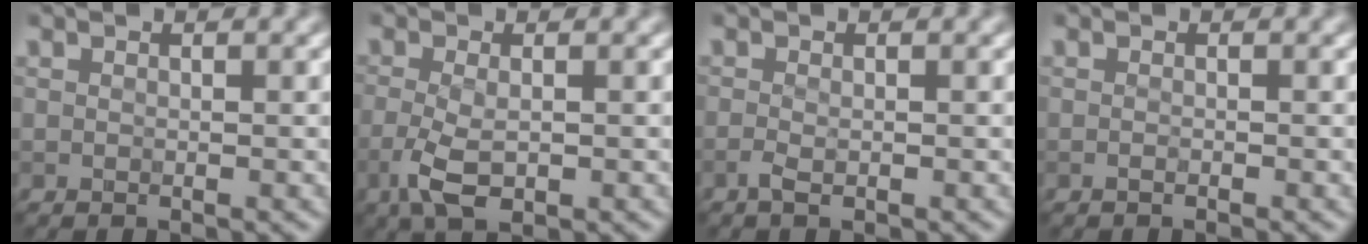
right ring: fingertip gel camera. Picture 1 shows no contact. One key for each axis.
{"total": 3.3, "fx": -1.6, "fy": 1.1, "fz": 2.7, "tx": -0.063, "ty": -0.009, "tz": -0.028}
{"total": 1.1, "fx": -0.9, "fy": 0.1, "fz": 0.7, "tx": -0.015, "ty": -0.001, "tz": -0.014}
{"total": 0.7, "fx": -0.6, "fy": 0.0, "fz": 0.2, "tx": 0.000, "ty": -0.003, "tz": -0.011}